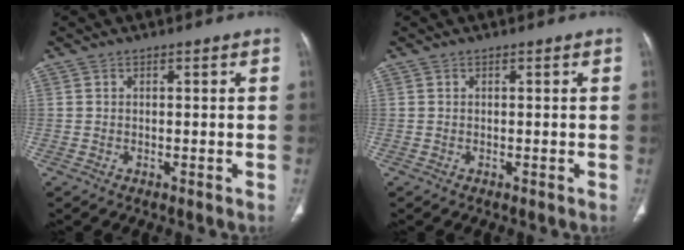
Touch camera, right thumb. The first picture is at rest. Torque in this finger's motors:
{"motor_torque": [-0.01, 0.01, 0.00, 0.00, 0.03]}